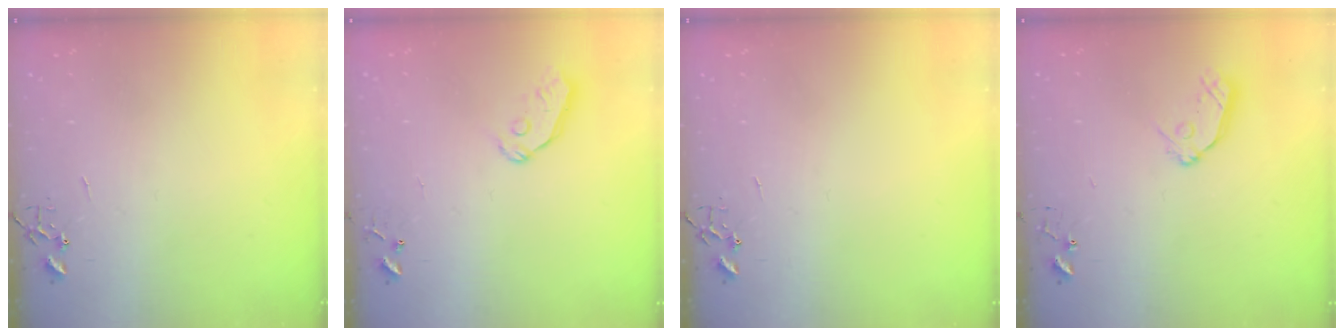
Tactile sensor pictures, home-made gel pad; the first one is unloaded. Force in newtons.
{"total": 6.1, "press": 6.1, "slide": 0.6}
{"total": 0.0}
{"total": 8.4, "press": 8.4, "slide": 0.7}